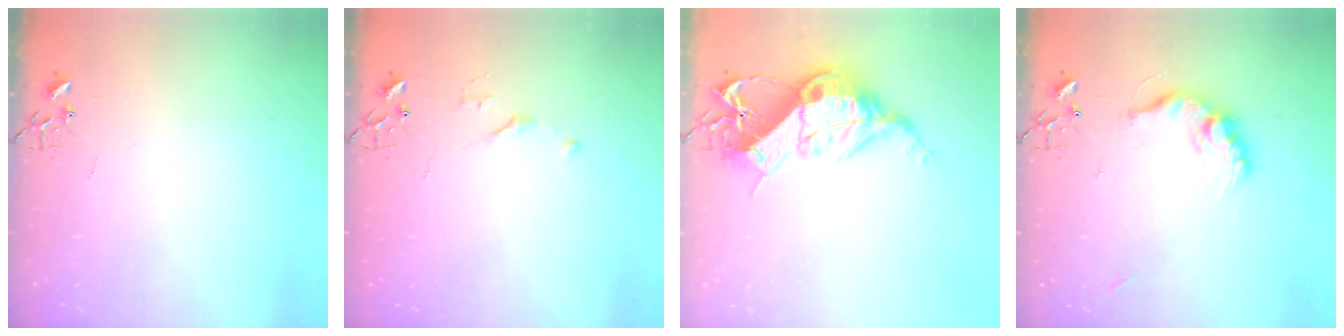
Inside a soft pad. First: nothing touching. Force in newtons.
{"total": 3.9, "press": 3.9, "slide": 0.5}
{"total": 21.1, "press": 21.1, "slide": 1.5}
{"total": 13.0, "press": 13.0, "slide": 1.0}